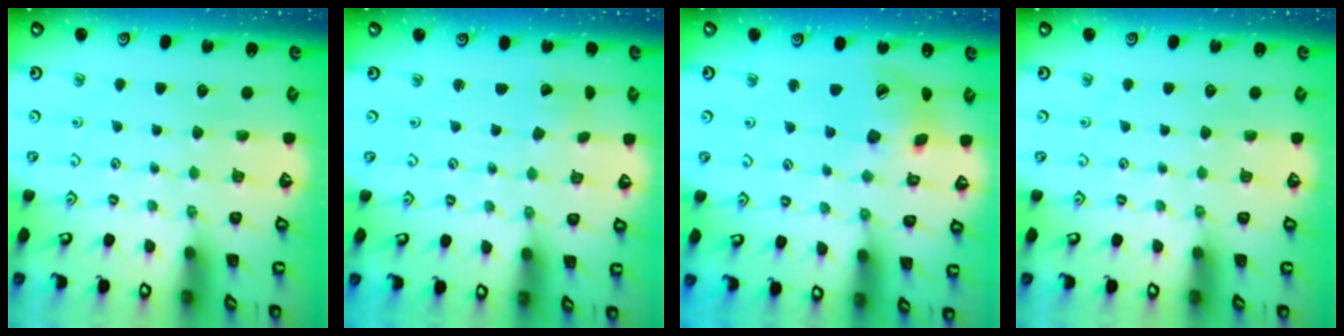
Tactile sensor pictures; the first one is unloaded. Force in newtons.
{"total": 1.6, "press": 1.6, "slide": 0.1}
{"total": 12.6, "press": 12.5, "slide": 1.5}
{"total": 0.0}